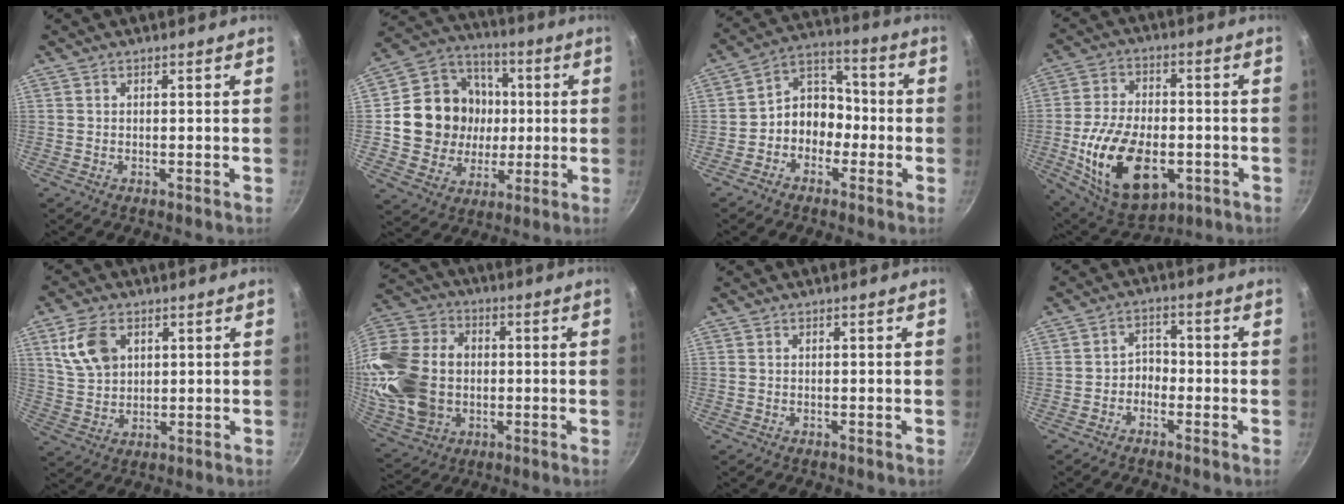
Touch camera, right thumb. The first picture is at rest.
{"total": 18.1, "force": [0.9, 16.3, 8.0], "torque": [-0.115, 0.025, 0.016]}
{"total": 9.2, "force": [-2.8, 7.4, 4.6], "torque": [-0.026, 0.053, -0.064]}
{"total": 20.3, "force": [-5.2, 12.0, 15.6], "torque": [-0.261, 0.014, -0.072]}
{"total": 9.3, "force": [3.5, 6.2, 6.0], "torque": [-0.100, -0.010, 0.073]}
{"total": 22.4, "force": [-0.8, 17.0, 14.5], "torque": [-0.284, 0.022, -0.006]}
{"total": 0.0}
{"total": 3.4, "force": [-1.7, 2.5, 1.6], "torque": [-0.007, 0.027, -0.035]}